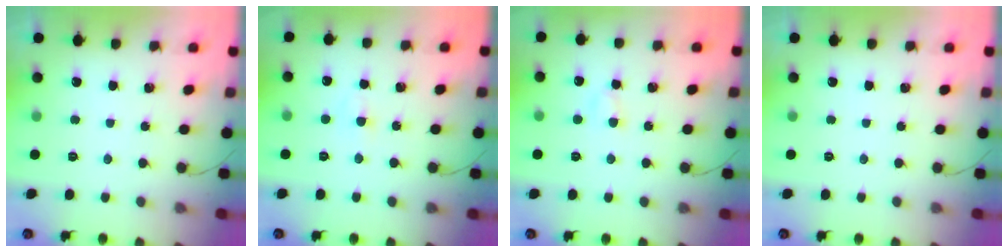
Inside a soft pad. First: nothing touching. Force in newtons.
{"total": 2.1, "press": 1.9, "slide": 0.9}
{"total": 3.1, "press": 2.9, "slide": 1.1}
{"total": 0.0}